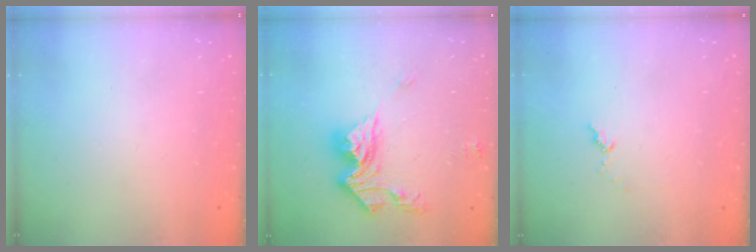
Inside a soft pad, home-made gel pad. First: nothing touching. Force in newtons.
{"total": 14.7, "press": 14.6, "slide": 1.5}
{"total": 4.9, "press": 4.9, "slide": 0.3}